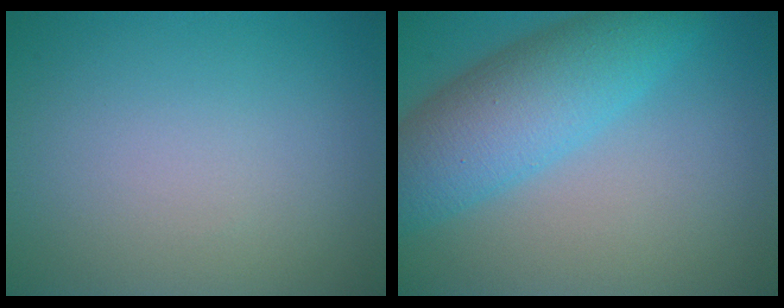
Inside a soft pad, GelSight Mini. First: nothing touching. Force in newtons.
{"total": 7.5, "press": 7.5, "slide": 0.1}